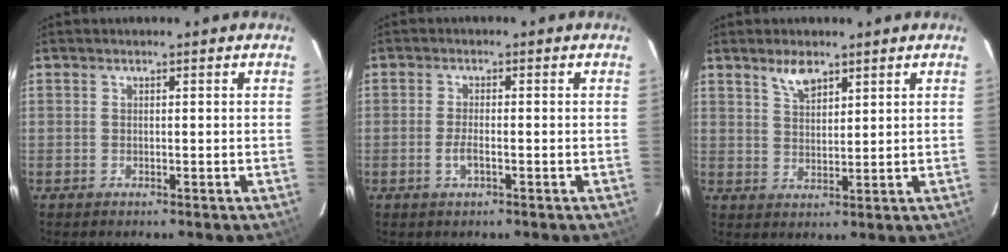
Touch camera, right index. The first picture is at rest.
{"total": 2.8, "force": [-1.0, 0.8, 2.5], "torque": [-0.052, -0.002, -0.020]}
{"total": 4.4, "force": [3.2, 1.8, 2.4], "torque": [-0.042, 0.003, 0.061]}